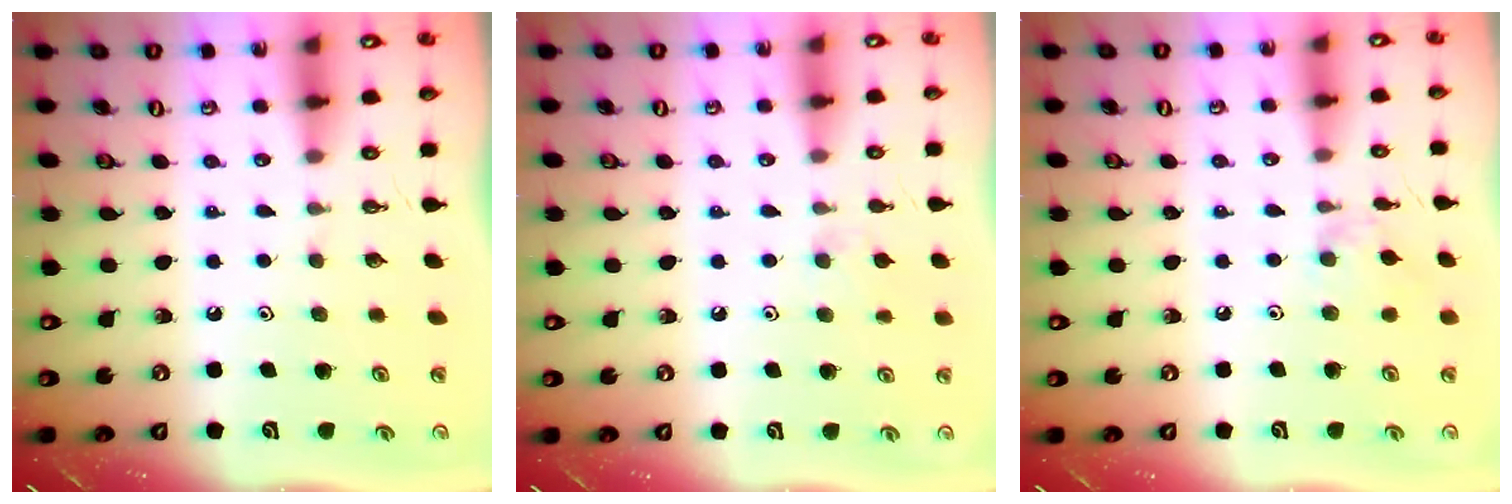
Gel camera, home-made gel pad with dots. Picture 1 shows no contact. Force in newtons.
{"total": 4.1, "press": 4.0, "slide": 0.7}
{"total": 4.5, "press": 4.4, "slide": 0.6}